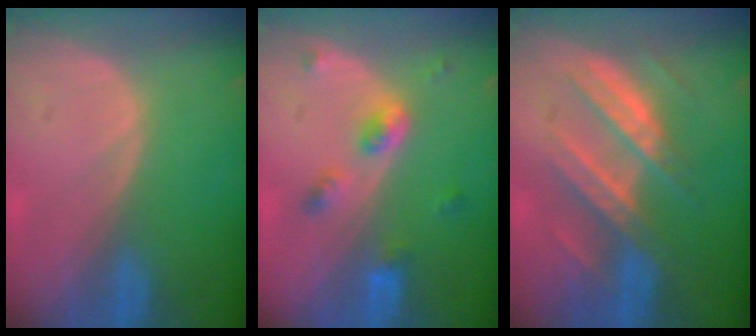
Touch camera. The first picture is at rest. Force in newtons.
{"total": 4.6, "press": 4.4, "slide": 1.4}
{"total": 7.8, "press": 7.8, "slide": 0.3}